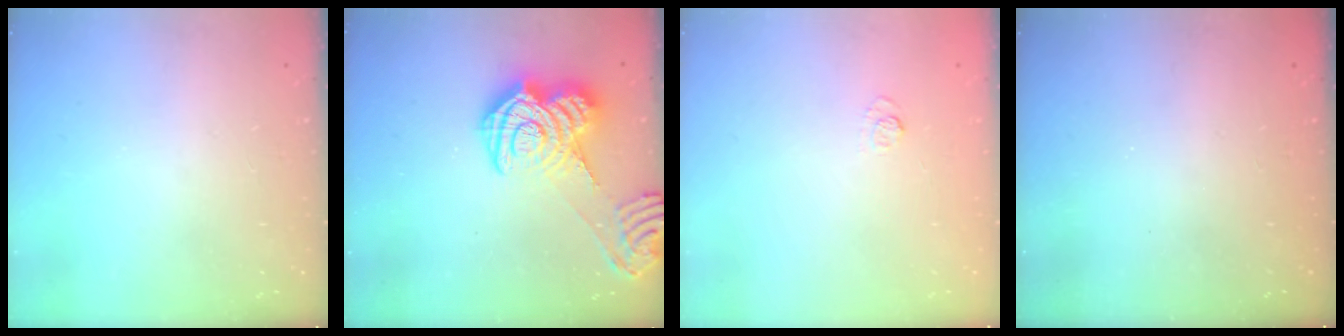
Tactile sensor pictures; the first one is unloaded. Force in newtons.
{"total": 16.2, "press": 16.2, "slide": 1.1}
{"total": 5.3, "press": 5.2, "slide": 1.2}
{"total": 2.4, "press": 2.3, "slide": 0.8}